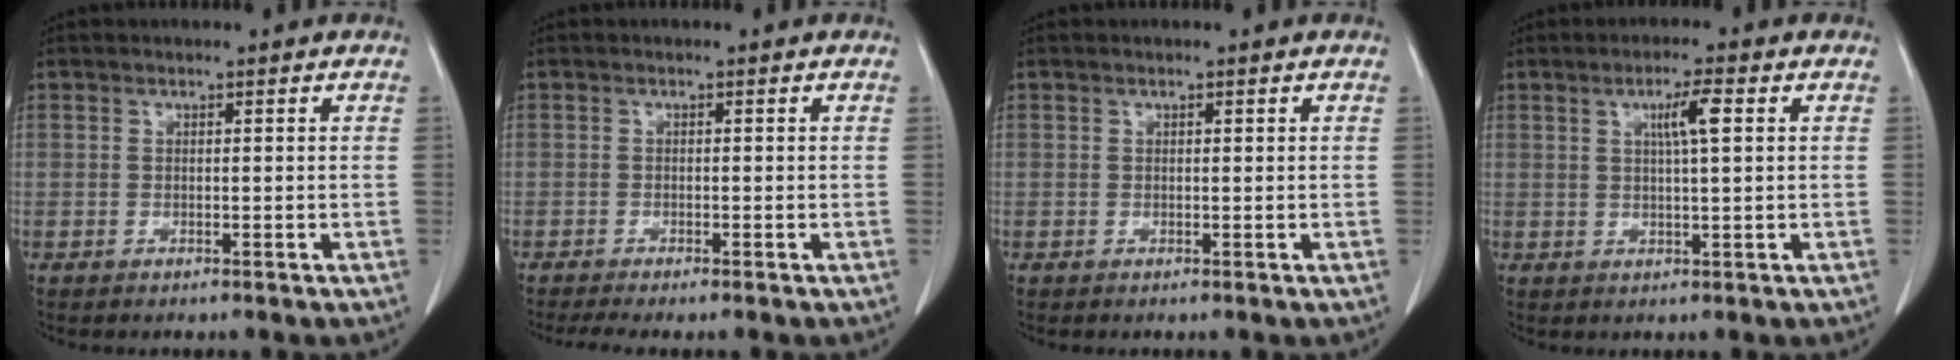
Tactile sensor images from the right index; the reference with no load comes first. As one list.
[{"total": 2.8, "force": [-2.3, 0.0, 1.6], "torque": [-0.029, -0.007, -0.039]}, {"total": 0.0}, {"total": 4.2, "force": [1.3, 0.1, 4.0], "torque": [-0.067, 0.002, 0.021]}]